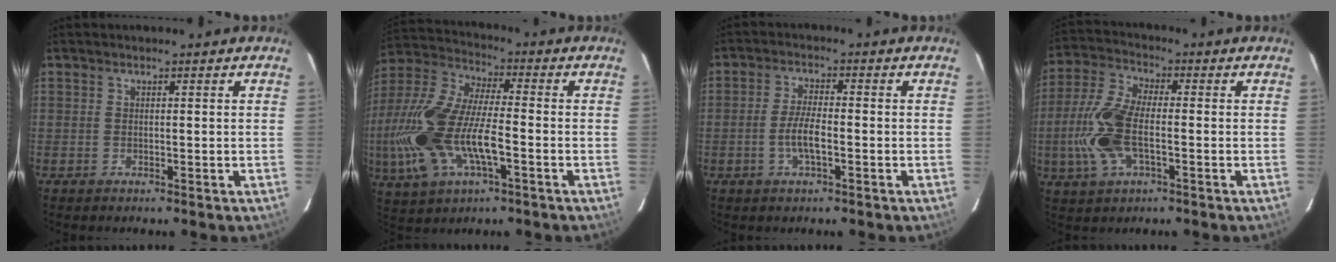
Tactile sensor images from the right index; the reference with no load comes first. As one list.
[{"total": 20.5, "force": [-5.3, 8.6, 17.9], "torque": [-0.389, -0.015, -0.100]}, {"total": 4.8, "force": [-1.6, 1.3, 4.3], "torque": [-0.090, 0.002, -0.030]}, {"total": 12.5, "force": [-2.5, 5.7, 10.8], "torque": [-0.246, 0.006, -0.054]}]